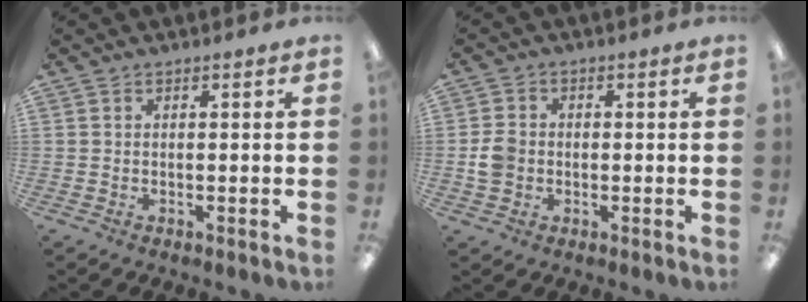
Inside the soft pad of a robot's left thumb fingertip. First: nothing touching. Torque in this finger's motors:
{"motor_torque": [-0.15, 0.24, 0.42, -0.18, -0.01]}